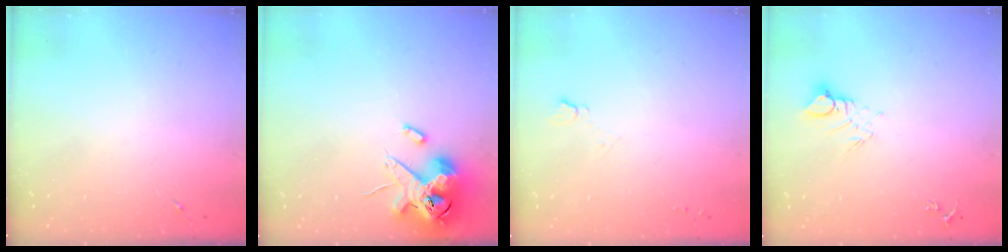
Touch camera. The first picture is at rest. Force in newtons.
{"total": 14.5, "press": 14.3, "slide": 2.4}
{"total": 4.1, "press": 4.0, "slide": 0.6}
{"total": 5.0, "press": 5.0, "slide": 0.3}